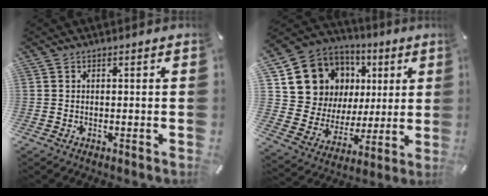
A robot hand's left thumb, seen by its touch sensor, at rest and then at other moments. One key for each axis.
{"total": 12.2, "fx": 5.3, "fy": 10.9, "fz": 1.6, "tx": -0.032, "ty": -0.052, "tz": 0.115}